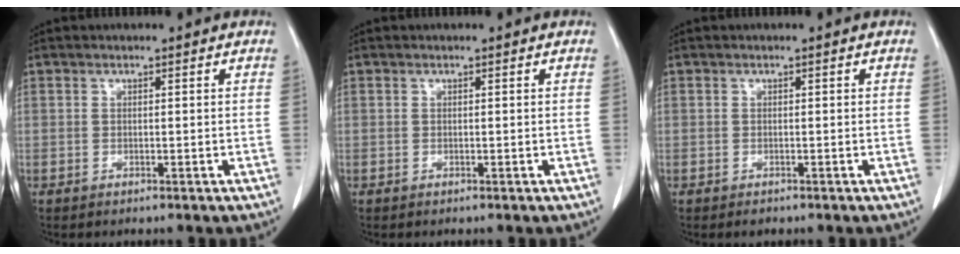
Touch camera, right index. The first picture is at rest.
{"total": 0.0}
{"total": 1.0, "force": [-0.7, 0.6, 0.3], "torque": [-0.005, 0.001, -0.008]}